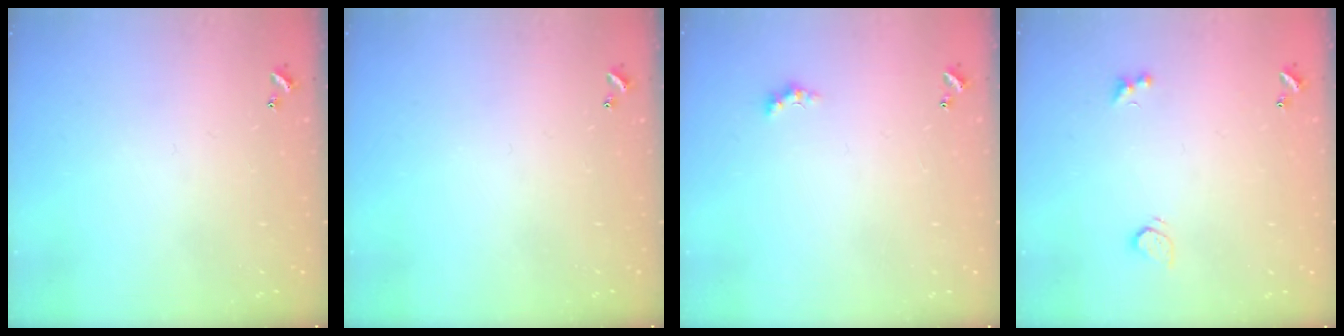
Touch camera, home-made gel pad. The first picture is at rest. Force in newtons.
{"total": 0.0}
{"total": 1.5, "press": 1.4, "slide": 0.6}
{"total": 2.0, "press": 1.7, "slide": 1.0}